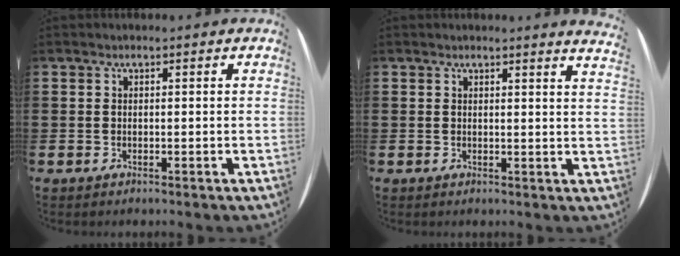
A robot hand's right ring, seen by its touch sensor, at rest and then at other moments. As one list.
[{"total": 1.3, "force": [1.2, -0.4, 0.3], "torque": [-0.005, -0.006, 0.022]}]